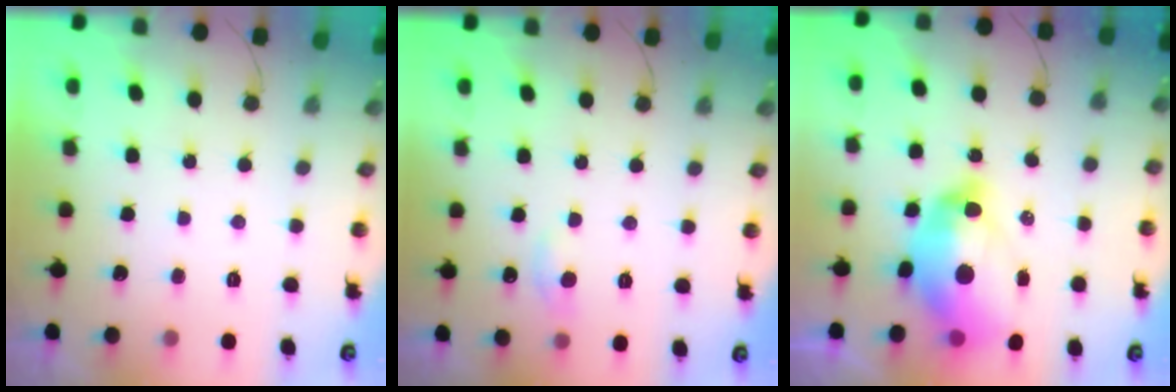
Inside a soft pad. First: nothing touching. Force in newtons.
{"total": 6.8, "press": 6.7, "slide": 0.9}
{"total": 17.0, "press": 16.9, "slide": 1.8}